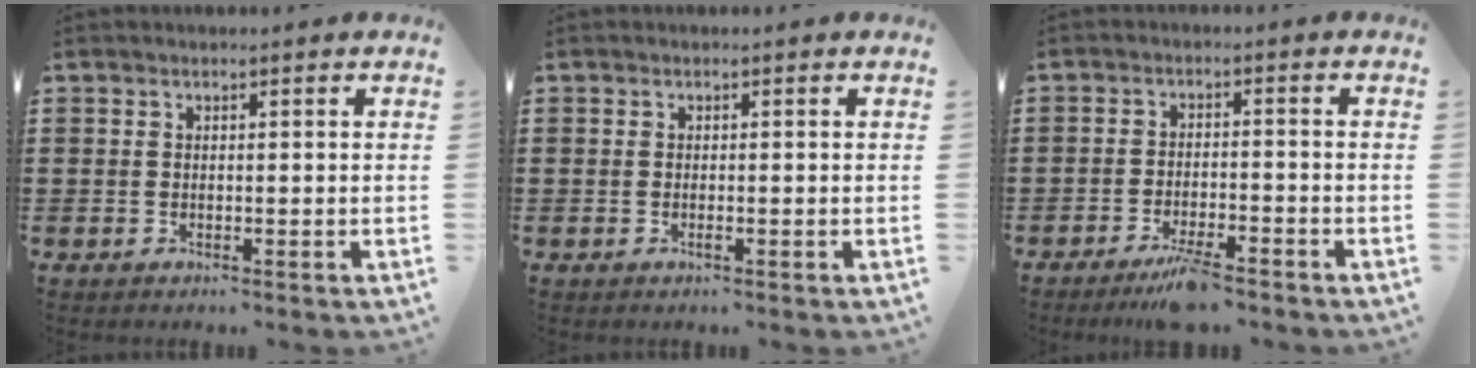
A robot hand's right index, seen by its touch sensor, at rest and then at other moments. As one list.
[{"total": 0.6, "force": [-0.3, 0.0, 0.6], "torque": [-0.011, -0.005, -0.003]}, {"total": 4.4, "force": [-3.6, 0.5, 2.5], "torque": [-0.046, -0.002, -0.068]}]